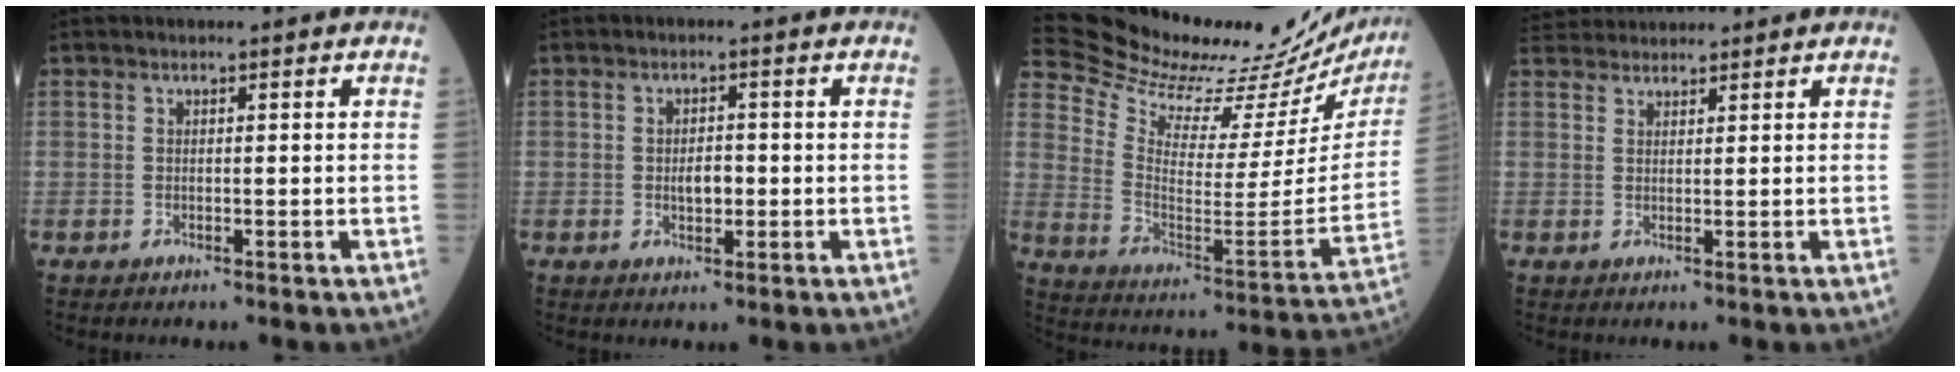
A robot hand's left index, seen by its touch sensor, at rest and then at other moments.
{"total": 2.7, "force": [-0.5, 1.3, 2.3], "torque": [-0.040, -0.001, -0.007]}
{"total": 28.3, "force": [26.8, 4.2, 8.1], "torque": [-0.148, -0.122, 0.360]}
{"total": 5.4, "force": [5.2, 1.0, 0.9], "torque": [-0.015, 0.034, 0.093]}